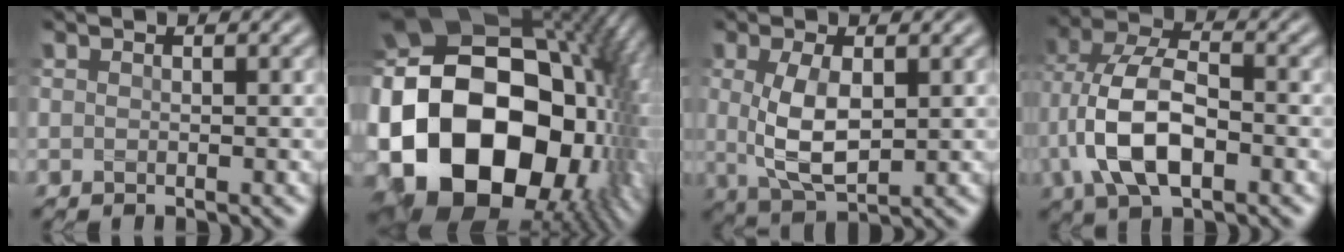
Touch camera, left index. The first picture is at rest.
{"total": 21.0, "force": [-1.7, 14.7, 15.0], "torque": [-0.306, -0.029, -0.006]}
{"total": 5.0, "force": [0.6, 2.2, 4.5], "torque": [-0.101, 0.002, 0.019]}
{"total": 8.4, "force": [-1.9, 4.3, 7.0], "torque": [-0.149, 0.012, -0.044]}